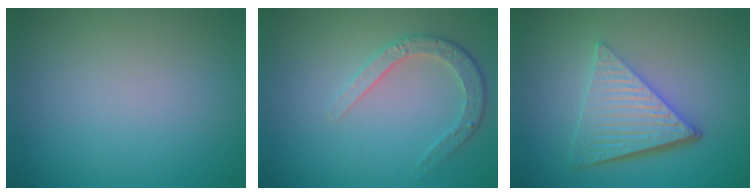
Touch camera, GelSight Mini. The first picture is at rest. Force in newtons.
{"total": 2.6, "press": 2.5, "slide": 0.8}
{"total": 6.3, "press": 4.2, "slide": 4.6}